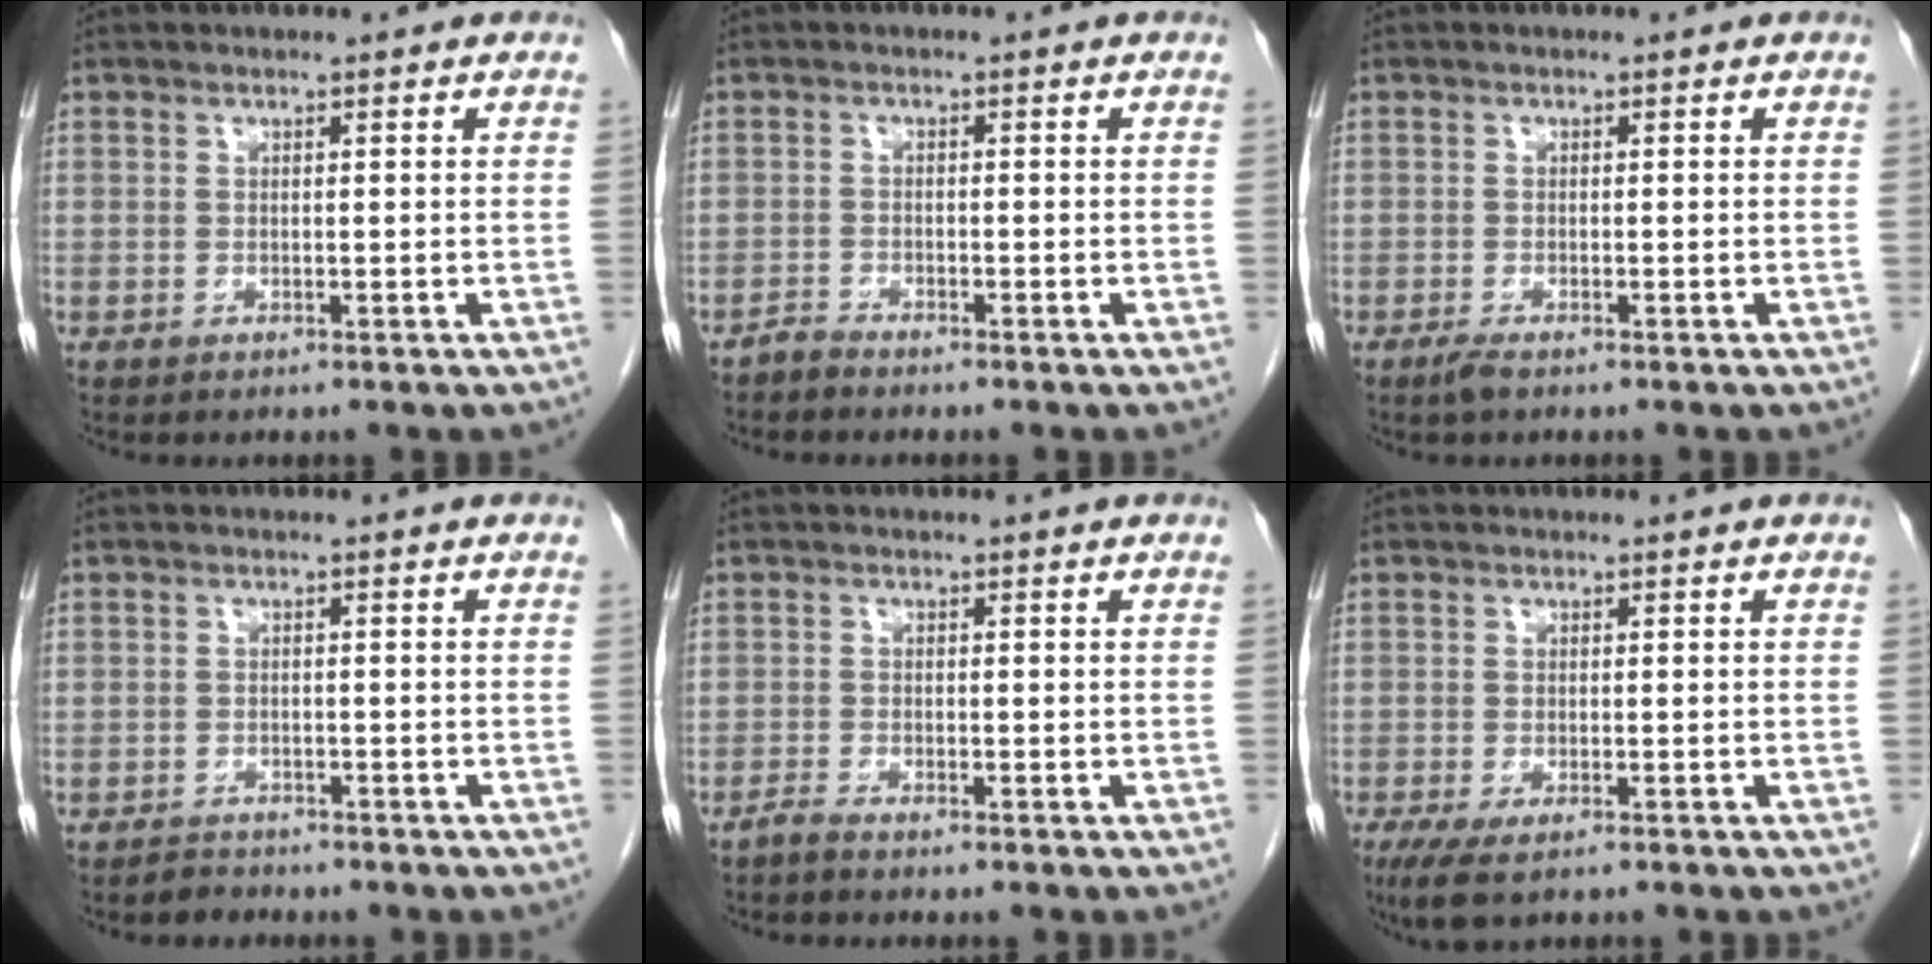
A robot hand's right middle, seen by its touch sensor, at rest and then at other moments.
{"total": 1.4, "force": [-1.4, 0.0, 0.1], "torque": [-0.002, -0.002, -0.026]}
{"total": 1.4, "force": [-1.0, 0.2, 0.9], "torque": [-0.026, -0.005, -0.020]}
{"total": 1.6, "force": [-1.4, 0.6, -0.4], "torque": [-0.005, -0.003, -0.024]}
{"total": 1.2, "force": [-1.1, -0.1, 0.5], "torque": [-0.013, -0.001, -0.024]}
{"total": 4.3, "force": [-2.8, 1.2, 3.0], "torque": [-0.058, -0.012, -0.045]}